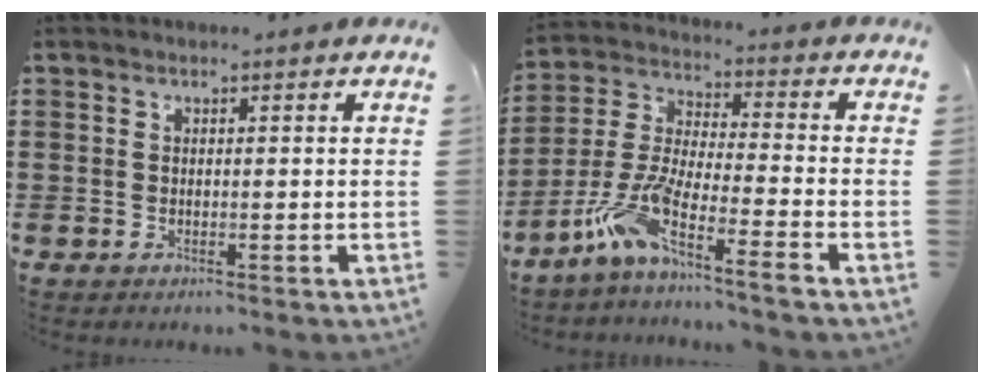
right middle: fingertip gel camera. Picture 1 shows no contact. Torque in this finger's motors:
{"motor_torque": [1.67, -0.47, 0.53, 0.21]}